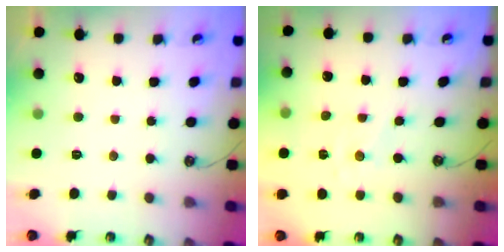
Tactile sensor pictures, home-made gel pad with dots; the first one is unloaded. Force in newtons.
{"total": 0.0}